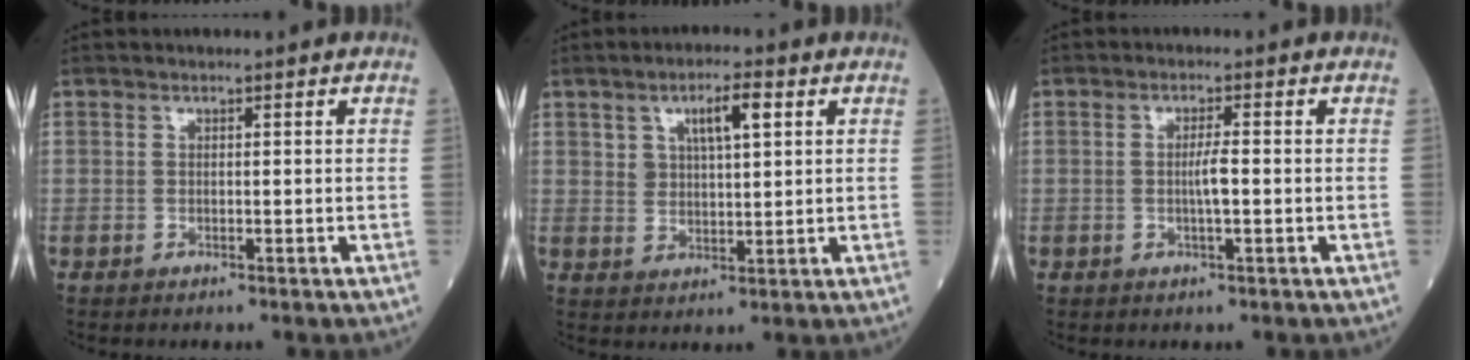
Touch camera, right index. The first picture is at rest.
{"total": 5.7, "force": [2.7, 1.8, 4.7], "torque": [-0.081, 0.009, 0.049]}
{"total": 2.6, "force": [-0.4, 0.1, 2.6], "torque": [-0.050, 0.000, -0.006]}